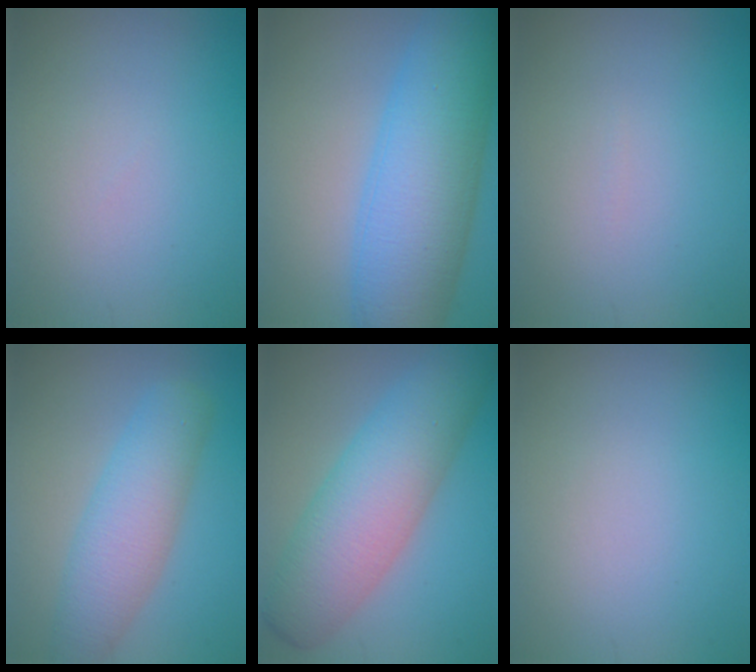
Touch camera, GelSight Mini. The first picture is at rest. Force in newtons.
{"total": 11.0, "press": 11.0, "slide": 0.1}
{"total": 0.0}
{"total": 5.3, "press": 5.3, "slide": 0.2}
{"total": 8.2, "press": 8.2, "slide": 0.1}
{"total": 0.0}